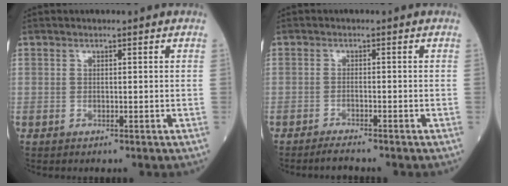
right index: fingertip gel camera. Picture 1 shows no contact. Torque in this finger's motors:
{"motor_torque": [0.09, -0.20, -0.02, 0.01]}